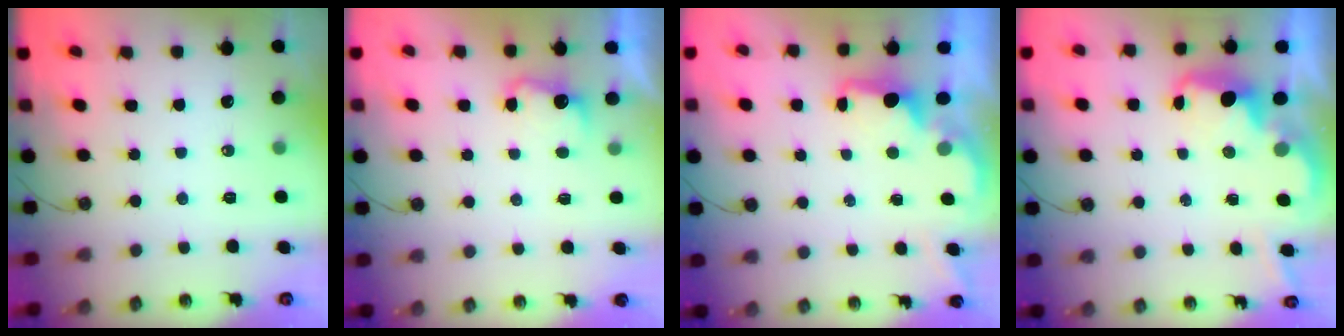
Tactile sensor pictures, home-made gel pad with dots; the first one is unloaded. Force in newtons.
{"total": 3.9, "press": 3.7, "slide": 1.1}
{"total": 1.6, "press": 1.4, "slide": 0.7}
{"total": 2.6, "press": 2.6, "slide": 0.5}